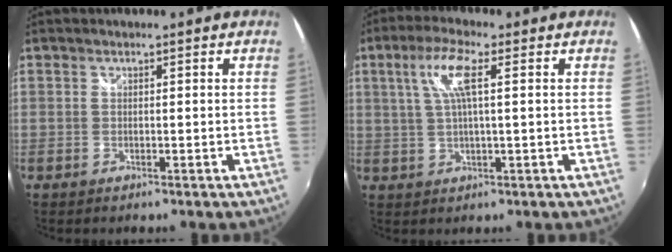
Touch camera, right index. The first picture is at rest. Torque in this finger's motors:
{"motor_torque": [0.46, 0.01, 0.25, 0.08]}